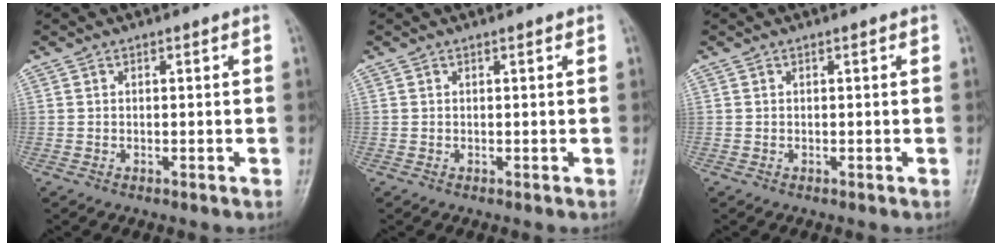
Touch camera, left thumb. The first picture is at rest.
{"total": 0.5, "force": [0.3, 0.1, 0.4], "torque": [-0.007, 0.000, 0.003]}
{"total": 0.0}